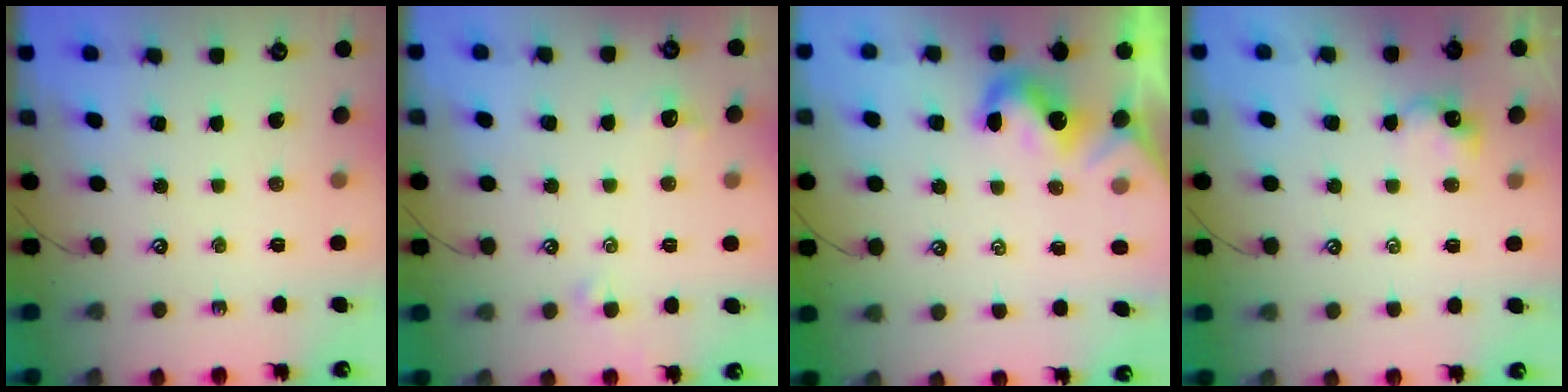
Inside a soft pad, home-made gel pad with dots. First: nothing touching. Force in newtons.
{"total": 1.0, "press": 0.9, "slide": 0.6}
{"total": 0.8, "press": 0.7, "slide": 0.5}
{"total": 2.1, "press": 2.1, "slide": 0.2}